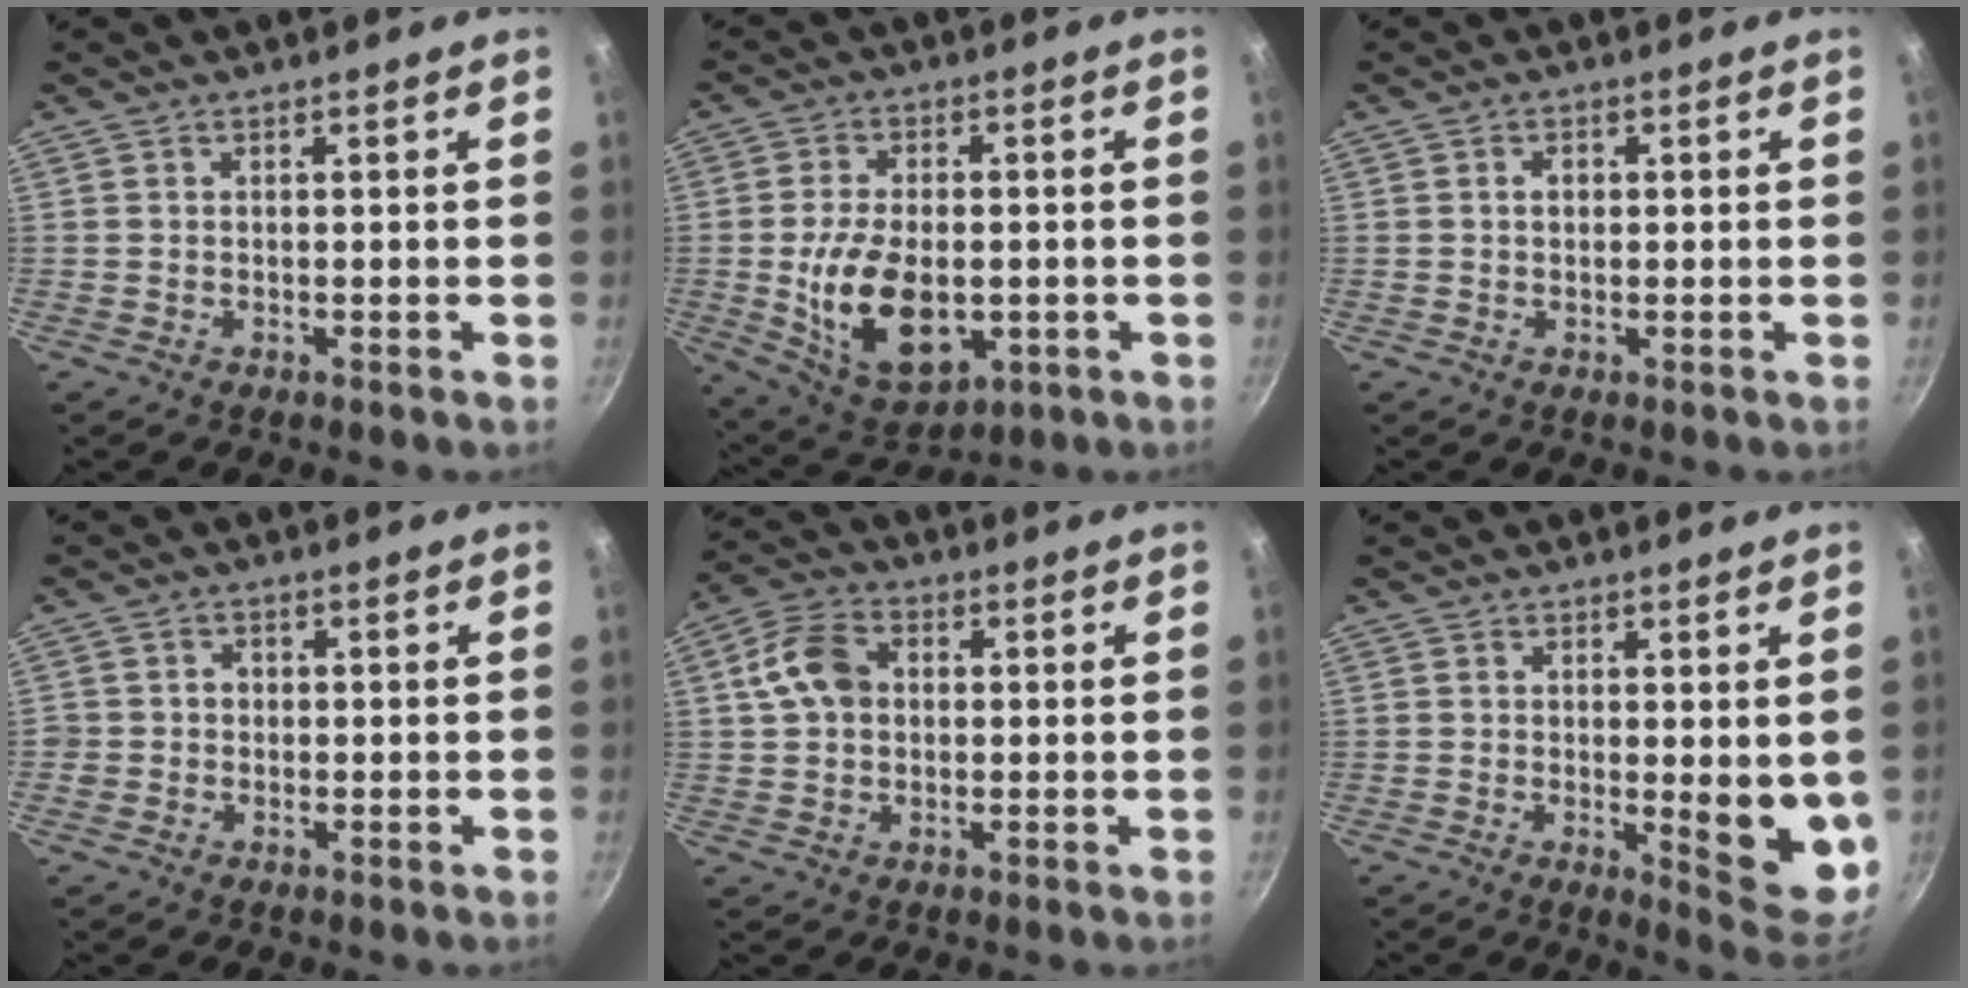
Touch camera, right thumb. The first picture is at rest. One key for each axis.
{"total": 15.6, "fx": -2.3, "fy": 9.3, "fz": 12.3, "tx": -0.198, "ty": -0.004, "tz": -0.023}
{"total": 1.7, "fx": 0.2, "fy": 1.3, "fz": 1.1, "tx": -0.012, "ty": 0.004, "tz": 0.004}
{"total": 2.4, "fx": -0.4, "fy": 2.2, "fz": 0.8, "tx": -0.001, "ty": 0.005, "tz": -0.012}
{"total": 8.4, "fx": 1.1, "fy": 6.3, "fz": 5.5, "tx": -0.091, "ty": 0.018, "tz": 0.008}
{"total": 9.3, "fx": 0.0, "fy": 3.2, "fz": 8.8, "tx": -0.090, "ty": -0.022, "tz": 0.005}